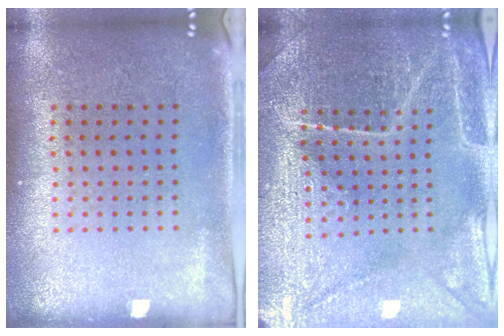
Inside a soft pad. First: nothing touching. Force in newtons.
{"total": 4.4, "press": 4.3, "slide": 1.1}